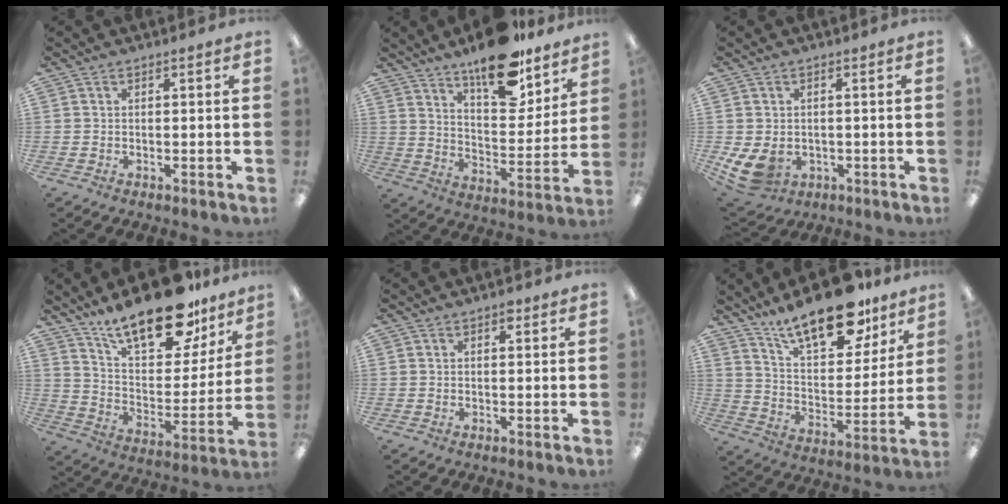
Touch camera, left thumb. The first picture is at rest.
{"total": 18.1, "force": [13.8, 7.0, 9.3], "torque": [-0.136, -0.090, 0.236]}
{"total": 6.7, "force": [-1.2, 5.6, 3.6], "torque": [-0.102, 0.003, -0.019]}
{"total": 22.7, "force": [16.8, 9.1, 12.3], "torque": [-0.190, -0.109, 0.289]}
{"total": 1.3, "force": [0.7, 0.6, 0.9], "torque": [-0.003, -0.003, 0.008]}
{"total": 20.3, "force": [15.1, 8.0, 11.0], "torque": [-0.179, -0.092, 0.261]}